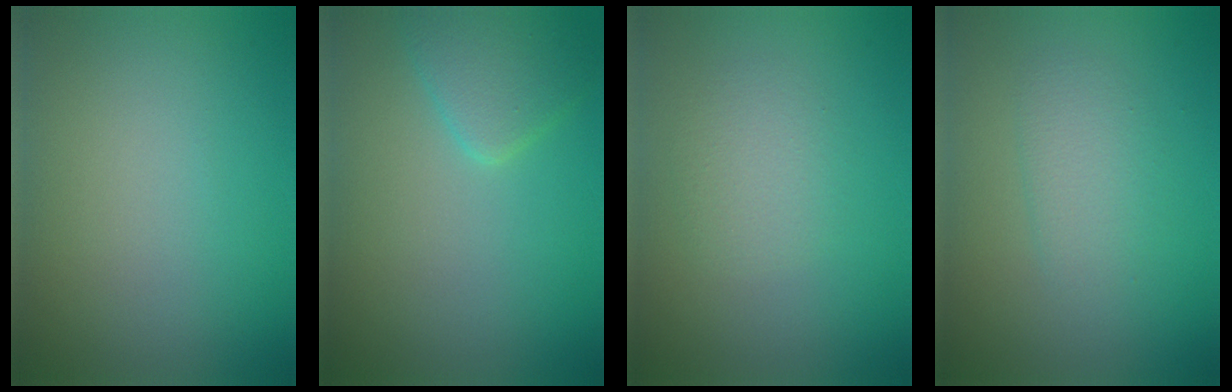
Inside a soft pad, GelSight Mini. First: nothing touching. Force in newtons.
{"total": 2.7, "press": 2.7, "slide": 0.1}
{"total": 2.0, "press": 2.0, "slide": 0.0}
{"total": 2.1, "press": 2.1, "slide": 0.1}